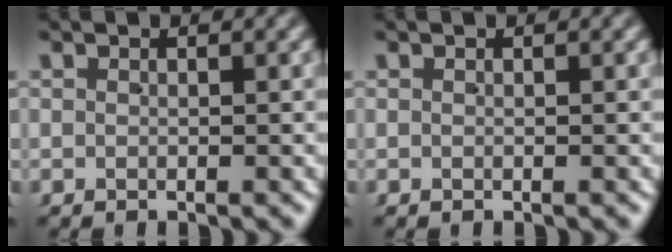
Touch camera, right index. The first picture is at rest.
{"total": 0.0}